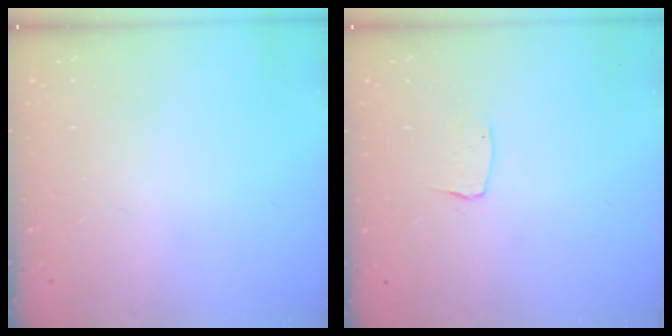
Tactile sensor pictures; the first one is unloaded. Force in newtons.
{"total": 3.7, "press": 3.7, "slide": 0.2}